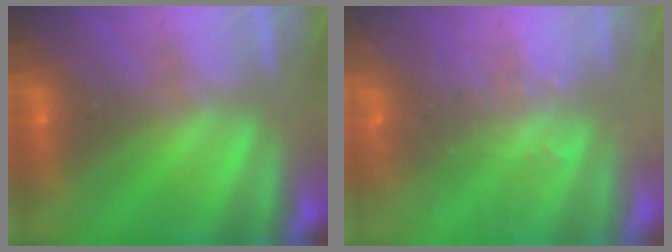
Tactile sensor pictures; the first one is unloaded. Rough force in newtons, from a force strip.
{"total": 6.4}